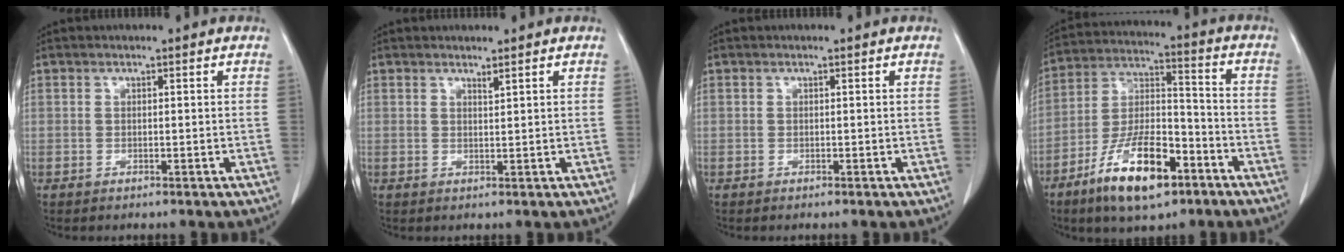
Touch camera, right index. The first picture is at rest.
{"total": 0.8, "force": [0.7, -0.2, 0.3], "torque": [-0.012, -0.009, 0.015]}
{"total": 0.0}
{"total": 14.6, "force": [-8.4, 5.0, 10.9], "torque": [-0.210, -0.002, -0.148]}